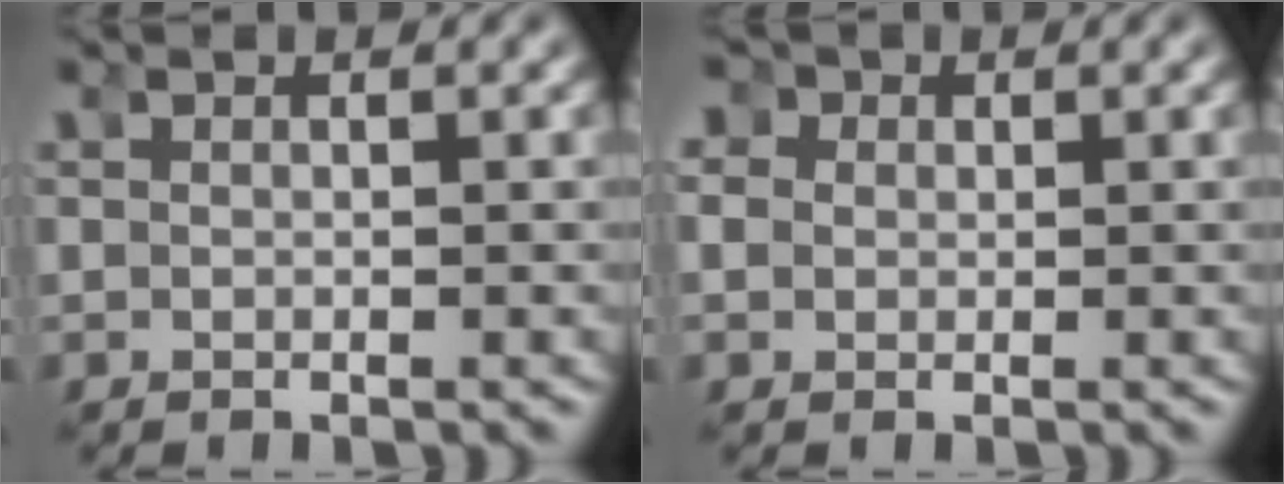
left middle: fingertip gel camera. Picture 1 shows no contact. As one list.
[{"total": 3.2, "force": [0.5, 3.0, 1.1], "torque": [-0.040, -0.003, 0.004]}]